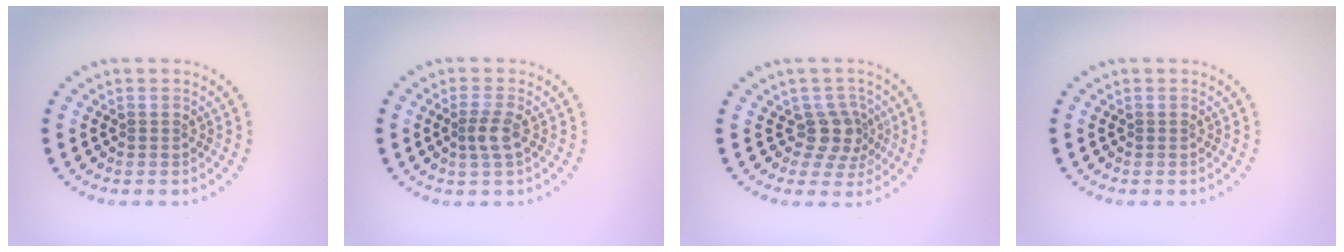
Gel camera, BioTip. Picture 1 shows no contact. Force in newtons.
{"total": 1.8, "press": 1.6, "slide": 0.9}
{"total": 3.0, "press": 2.2, "slide": 1.9}
{"total": 0.0}